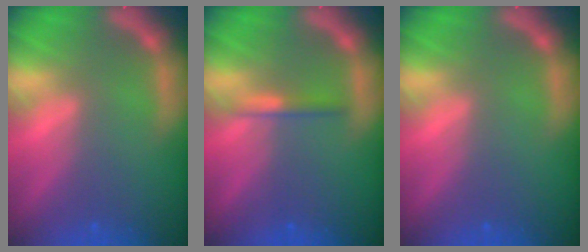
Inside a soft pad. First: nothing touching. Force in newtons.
{"total": 1.4}
{"total": 0.0}